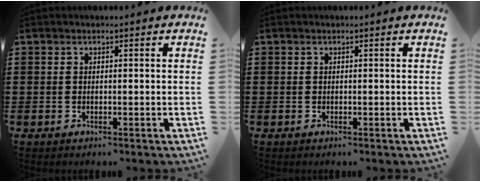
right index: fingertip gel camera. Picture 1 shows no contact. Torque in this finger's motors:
{"motor_torque": [0.39, 0.34, 0.02, -0.01]}